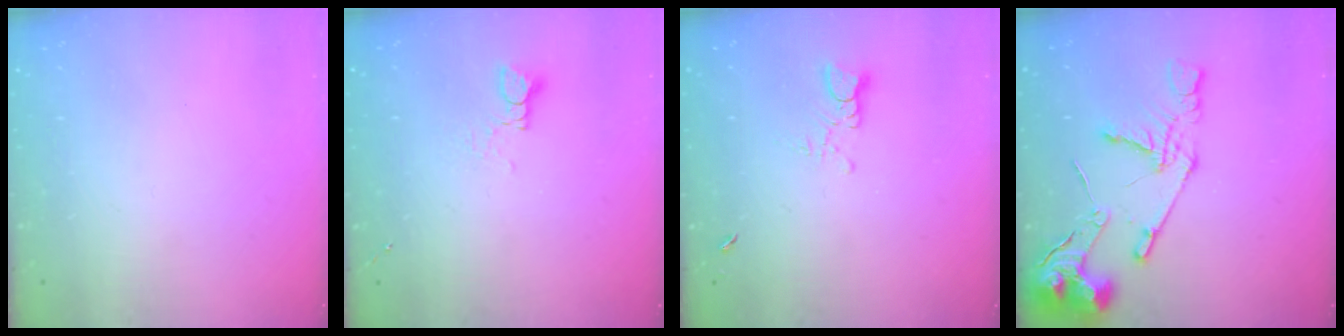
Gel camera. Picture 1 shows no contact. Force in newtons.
{"total": 2.5, "press": 2.5, "slide": 0.2}
{"total": 2.9, "press": 2.9, "slide": 0.2}
{"total": 17.4, "press": 17.3, "slide": 1.8}